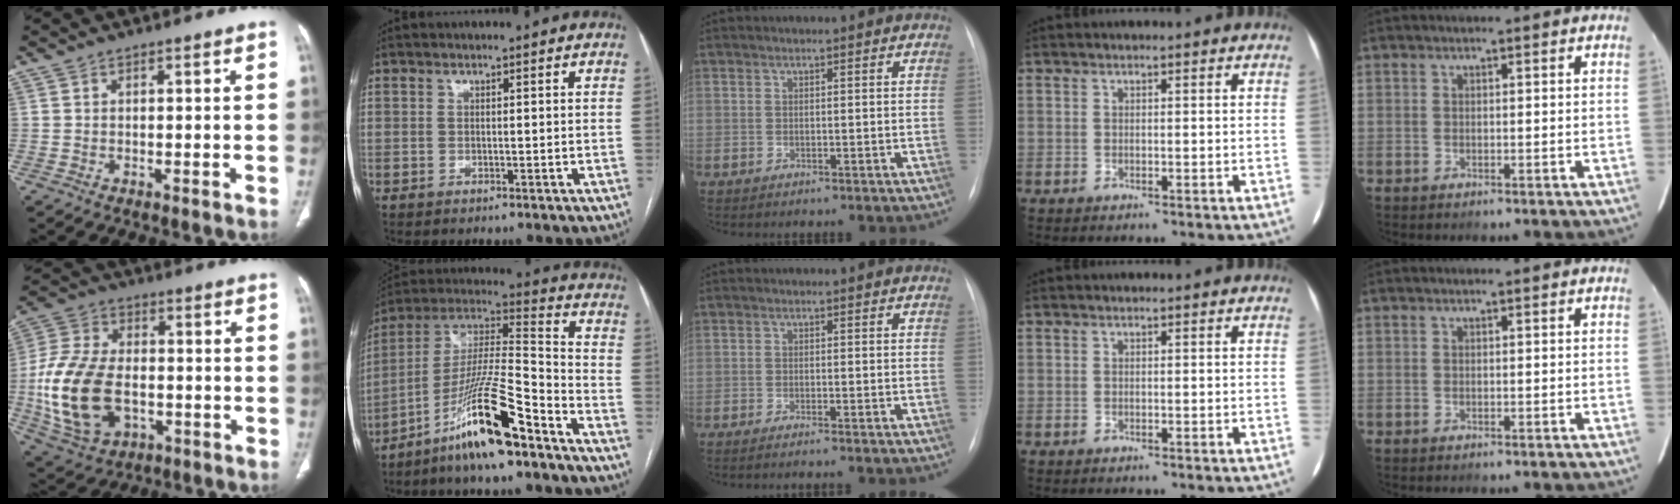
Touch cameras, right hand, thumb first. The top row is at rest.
{"thumb": {"total": 18.8, "force": [-3.2, 12.2, 14.0], "torque": [-0.282, 0.009, -0.047]}, "index": {"total": 16.0, "force": [-10.4, 0.9, 12.1], "torque": [-0.237, -0.005, -0.189]}, "middle": {"total": 2.0, "force": [-1.6, -0.4, 1.1], "torque": [-0.015, 0.002, -0.023]}}